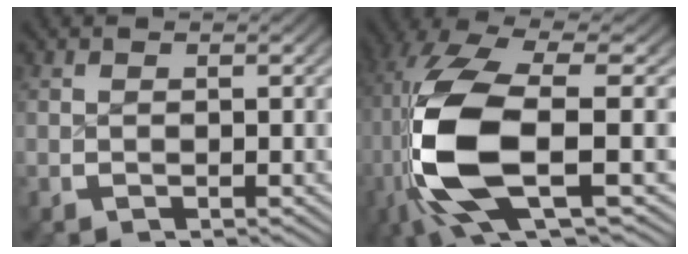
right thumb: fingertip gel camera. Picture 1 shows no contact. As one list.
[{"total": 14.8, "force": [-0.8, 7.0, 13.0], "torque": [-0.315, -0.036, 0.007]}]